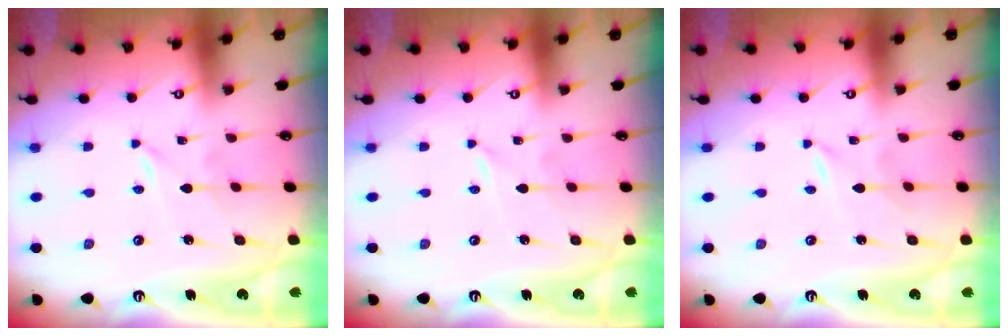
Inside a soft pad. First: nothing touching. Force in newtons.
{"total": 0.0}
{"total": 0.0}